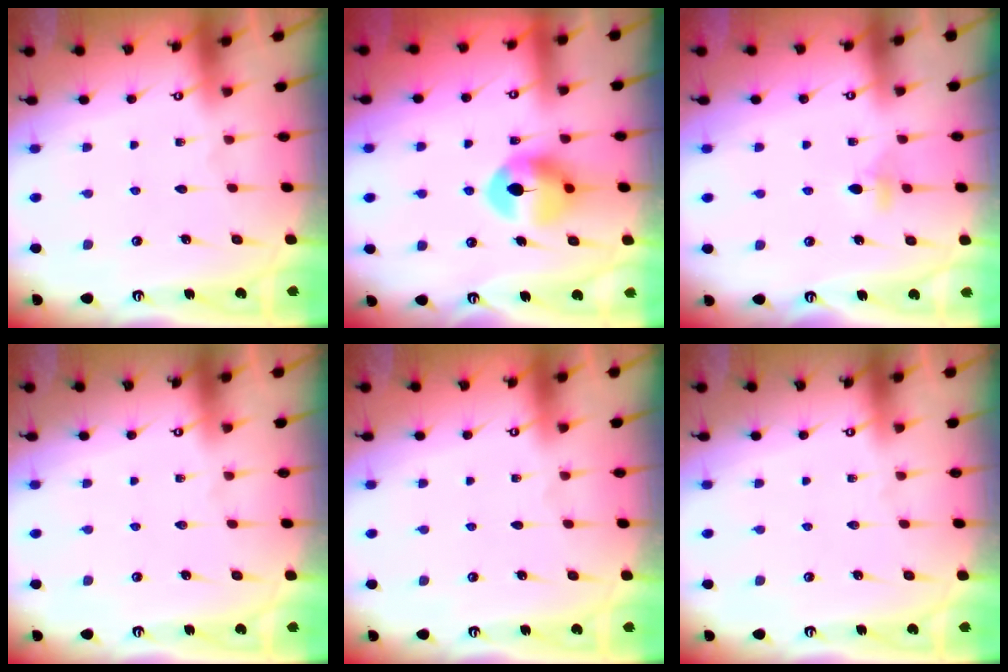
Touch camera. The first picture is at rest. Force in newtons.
{"total": 11.3, "press": 11.3, "slide": 0.5}
{"total": 3.2, "press": 3.1, "slide": 0.8}
{"total": 0.0}
{"total": 0.0}
{"total": 0.0}